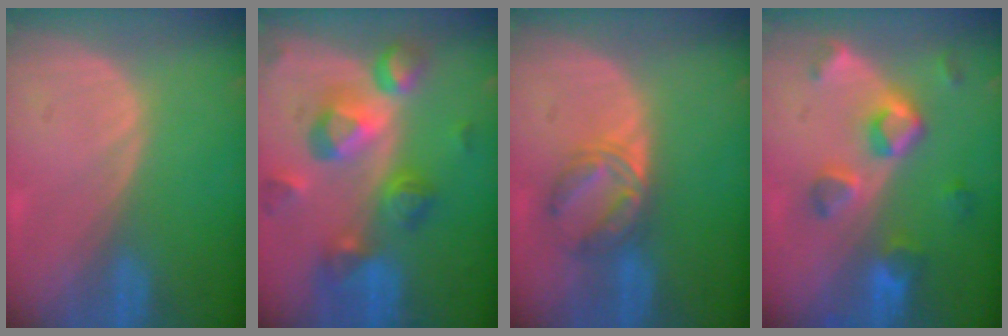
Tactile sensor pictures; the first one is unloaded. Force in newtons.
{"total": 10.4, "press": 9.3, "slide": 4.8}
{"total": 5.6, "press": 5.5, "slide": 1.1}
{"total": 7.7, "press": 7.0, "slide": 3.2}